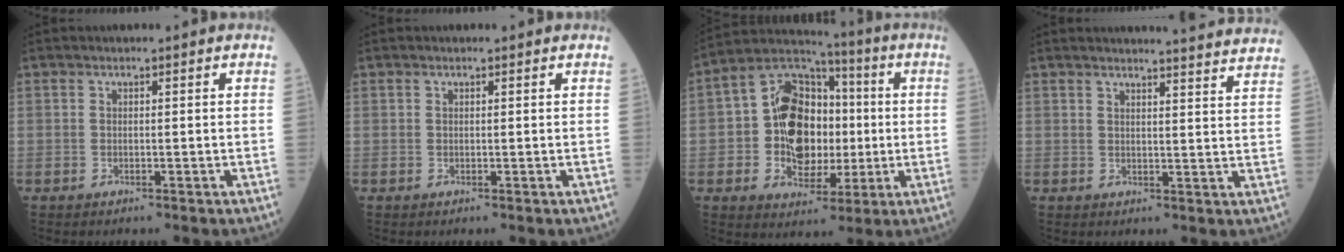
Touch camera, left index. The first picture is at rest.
{"total": 0.0}
{"total": 13.8, "force": [-0.4, 9.9, 9.6], "torque": [-0.185, 0.037, -0.003]}
{"total": 11.1, "force": [10.9, -0.7, 2.0], "torque": [-0.020, -0.049, 0.106]}